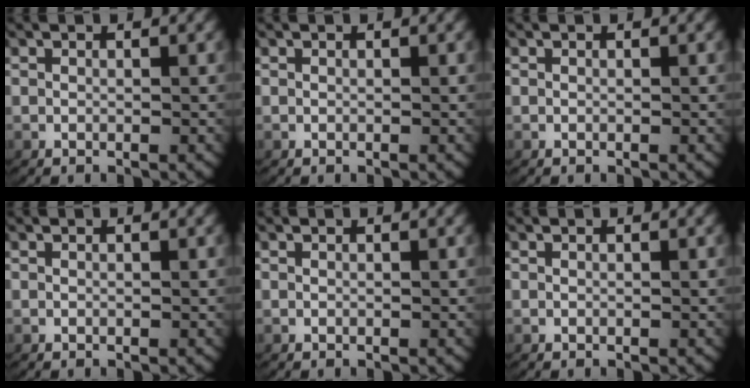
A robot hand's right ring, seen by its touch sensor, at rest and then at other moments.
{"total": 0.0}
{"total": 0.0}
{"total": 0.0}
{"total": 0.0}
{"total": 0.0}